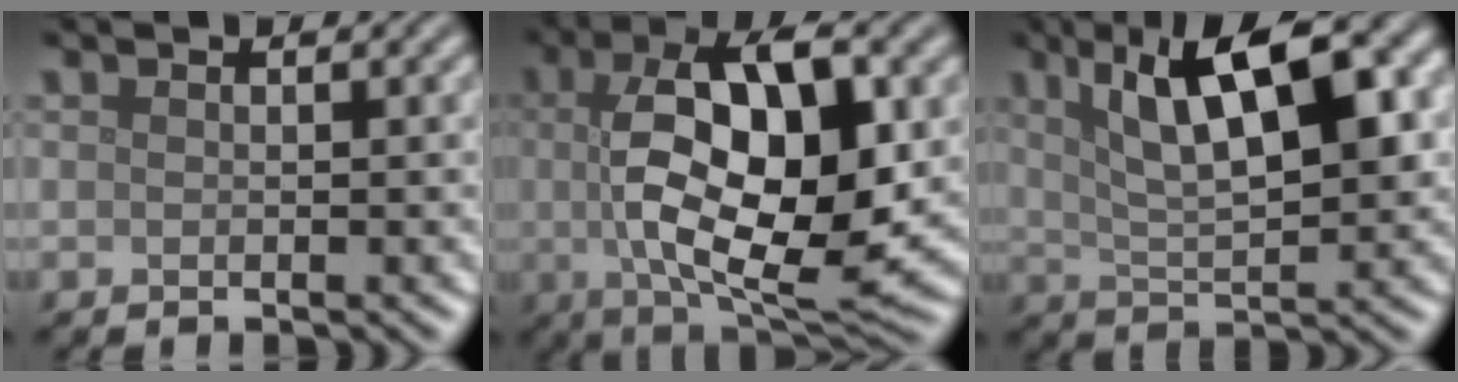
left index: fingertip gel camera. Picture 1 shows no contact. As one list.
[{"total": 12.8, "force": [1.2, 5.2, 11.6], "torque": [-0.172, 0.002, 0.017]}, {"total": 10.4, "force": [3.7, 3.4, 9.0], "torque": [-0.142, 0.014, 0.060]}]